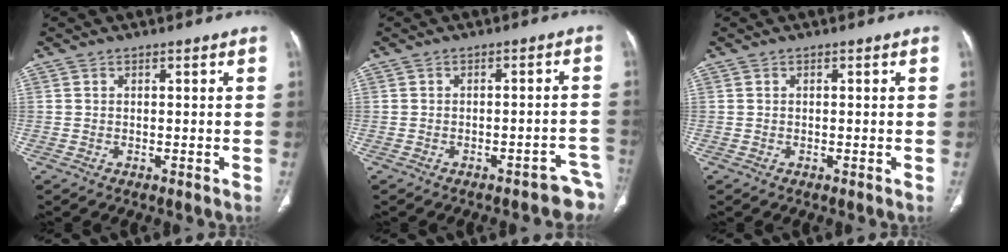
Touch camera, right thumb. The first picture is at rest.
{"total": 6.9, "force": [-5.4, 2.6, 3.4], "torque": [-0.017, 0.043, -0.062]}
{"total": 0.0}